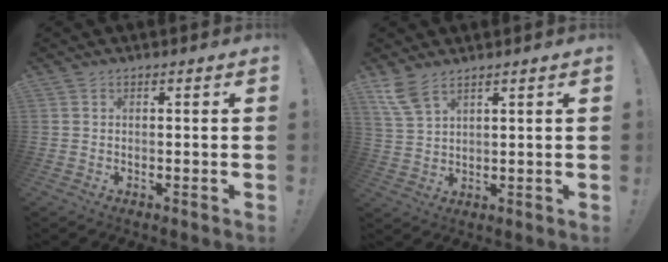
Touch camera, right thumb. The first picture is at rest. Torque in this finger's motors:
{"motor_torque": [-0.59, 0.61, 0.14, -0.04, 0.18]}